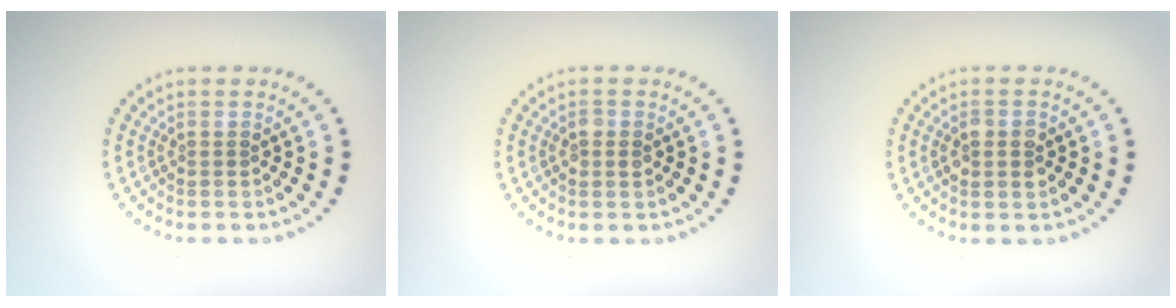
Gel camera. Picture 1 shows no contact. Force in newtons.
{"total": 1.1, "press": 1.1, "slide": 0.1}
{"total": 2.3, "press": 2.3, "slide": 0.2}